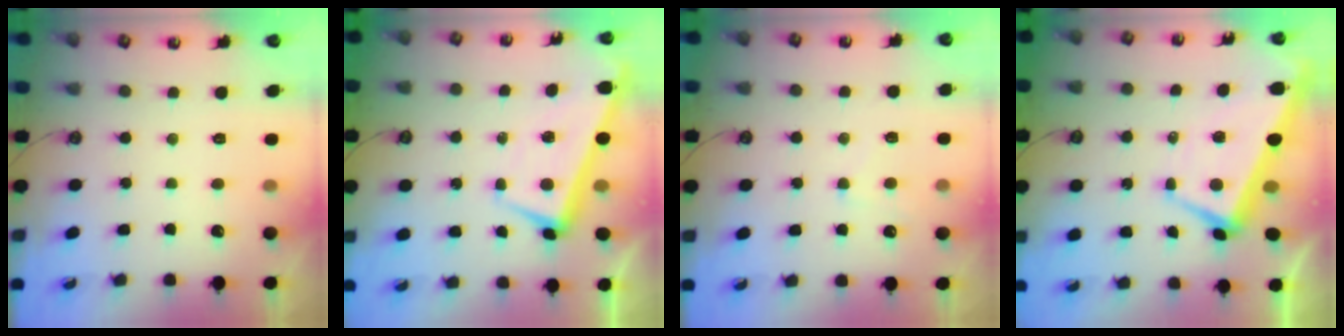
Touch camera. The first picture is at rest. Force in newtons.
{"total": 2.2, "press": 2.1, "slide": 0.7}
{"total": 4.6, "press": 4.5, "slide": 0.6}
{"total": 2.0, "press": 1.6, "slide": 1.2}